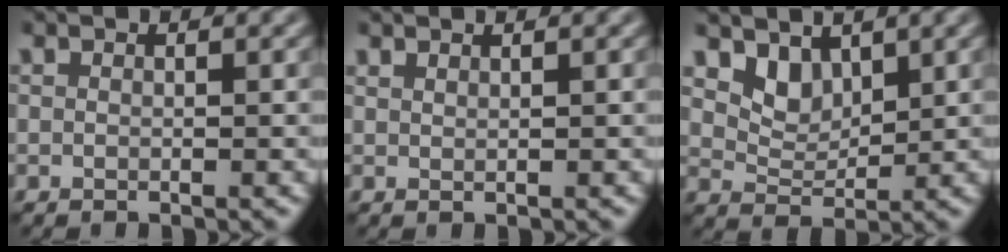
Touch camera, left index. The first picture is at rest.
{"total": 0.5, "force": [0.5, -0.2, 0.0], "torque": [0.003, 0.002, 0.007]}
{"total": 2.3, "force": [1.5, 1.5, 1.0], "torque": [-0.029, -0.020, 0.038]}